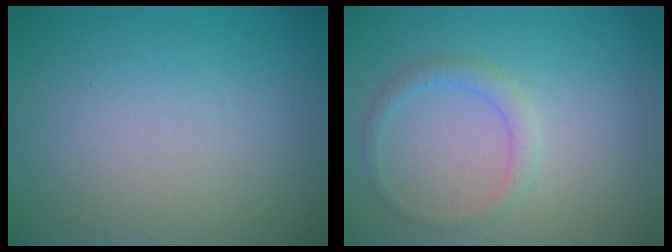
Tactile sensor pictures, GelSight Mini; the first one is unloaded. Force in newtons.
{"total": 1.6, "press": 1.6, "slide": 0.2}